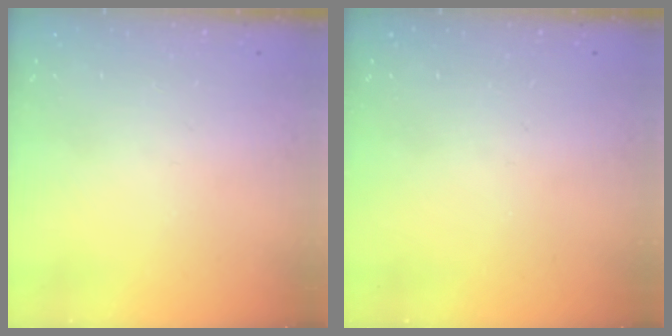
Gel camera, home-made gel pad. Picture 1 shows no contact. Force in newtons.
{"total": 0.0}